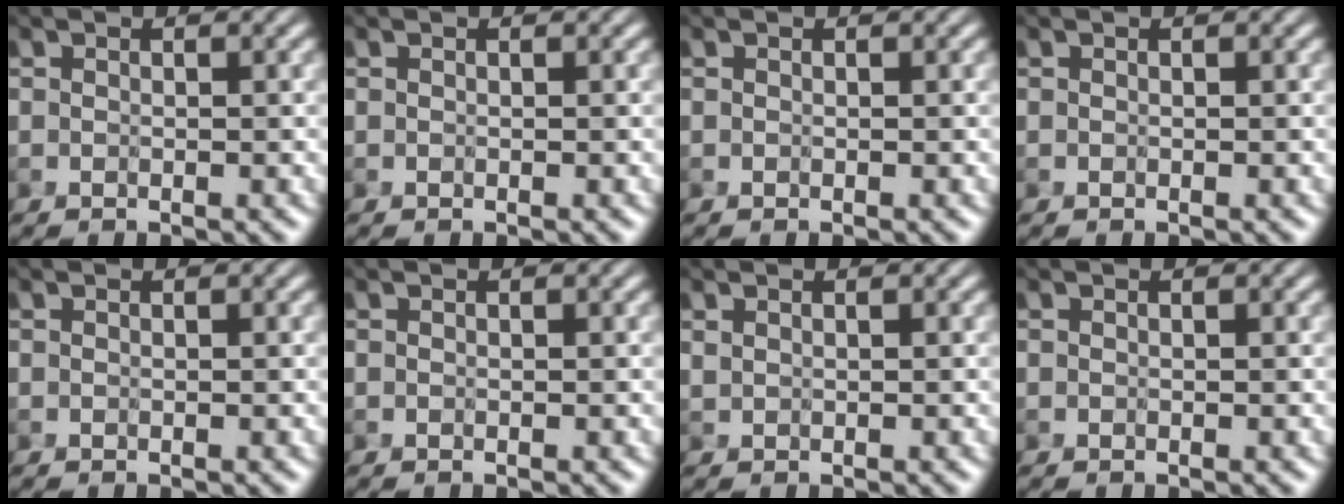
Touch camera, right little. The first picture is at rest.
{"total": 0.0}
{"total": 0.0}
{"total": 0.0}
{"total": 0.0}
{"total": 0.0}
{"total": 0.6, "force": [0.4, 0.3, 0.2], "torque": [-0.010, 0.000, 0.014]}
{"total": 0.0}